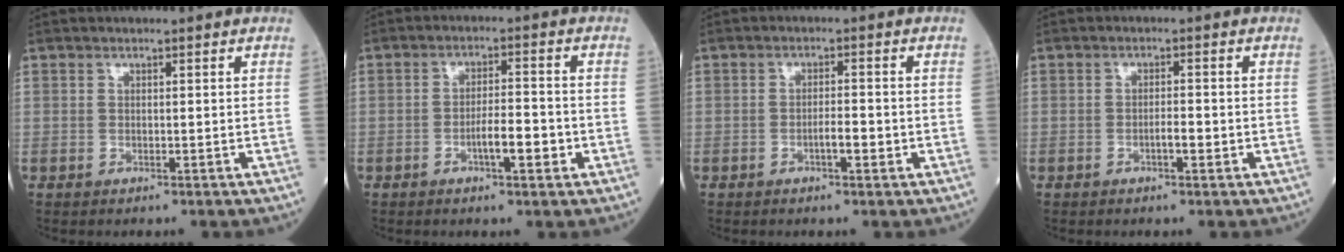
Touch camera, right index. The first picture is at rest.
{"total": 4.7, "force": [-1.8, 0.9, 4.3], "torque": [-0.070, 0.003, -0.029]}
{"total": 2.5, "force": [-0.9, 0.5, 2.3], "torque": [-0.035, 0.003, -0.015]}
{"total": 2.0, "force": [-0.7, 0.3, 1.8], "torque": [-0.027, 0.002, -0.013]}